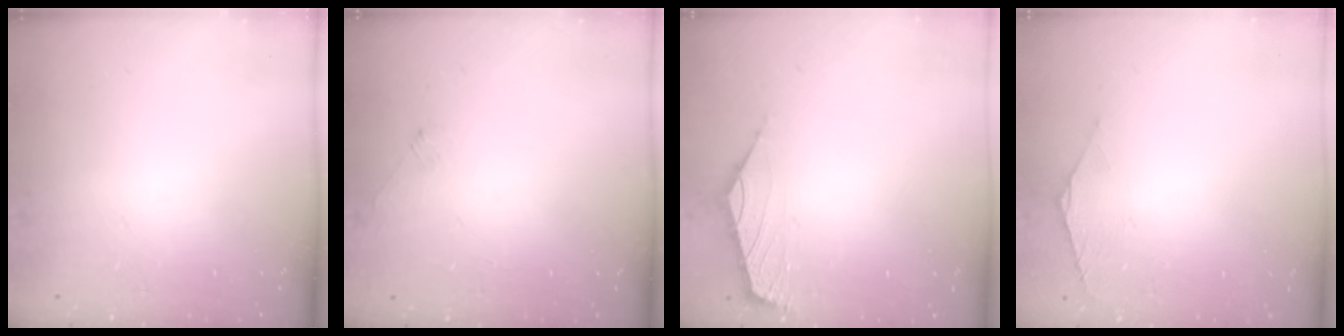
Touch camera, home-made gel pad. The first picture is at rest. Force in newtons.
{"total": 2.3, "press": 2.3, "slide": 0.5}
{"total": 1.8, "press": 1.7, "slide": 0.6}
{"total": 2.1, "press": 2.1, "slide": 0.6}